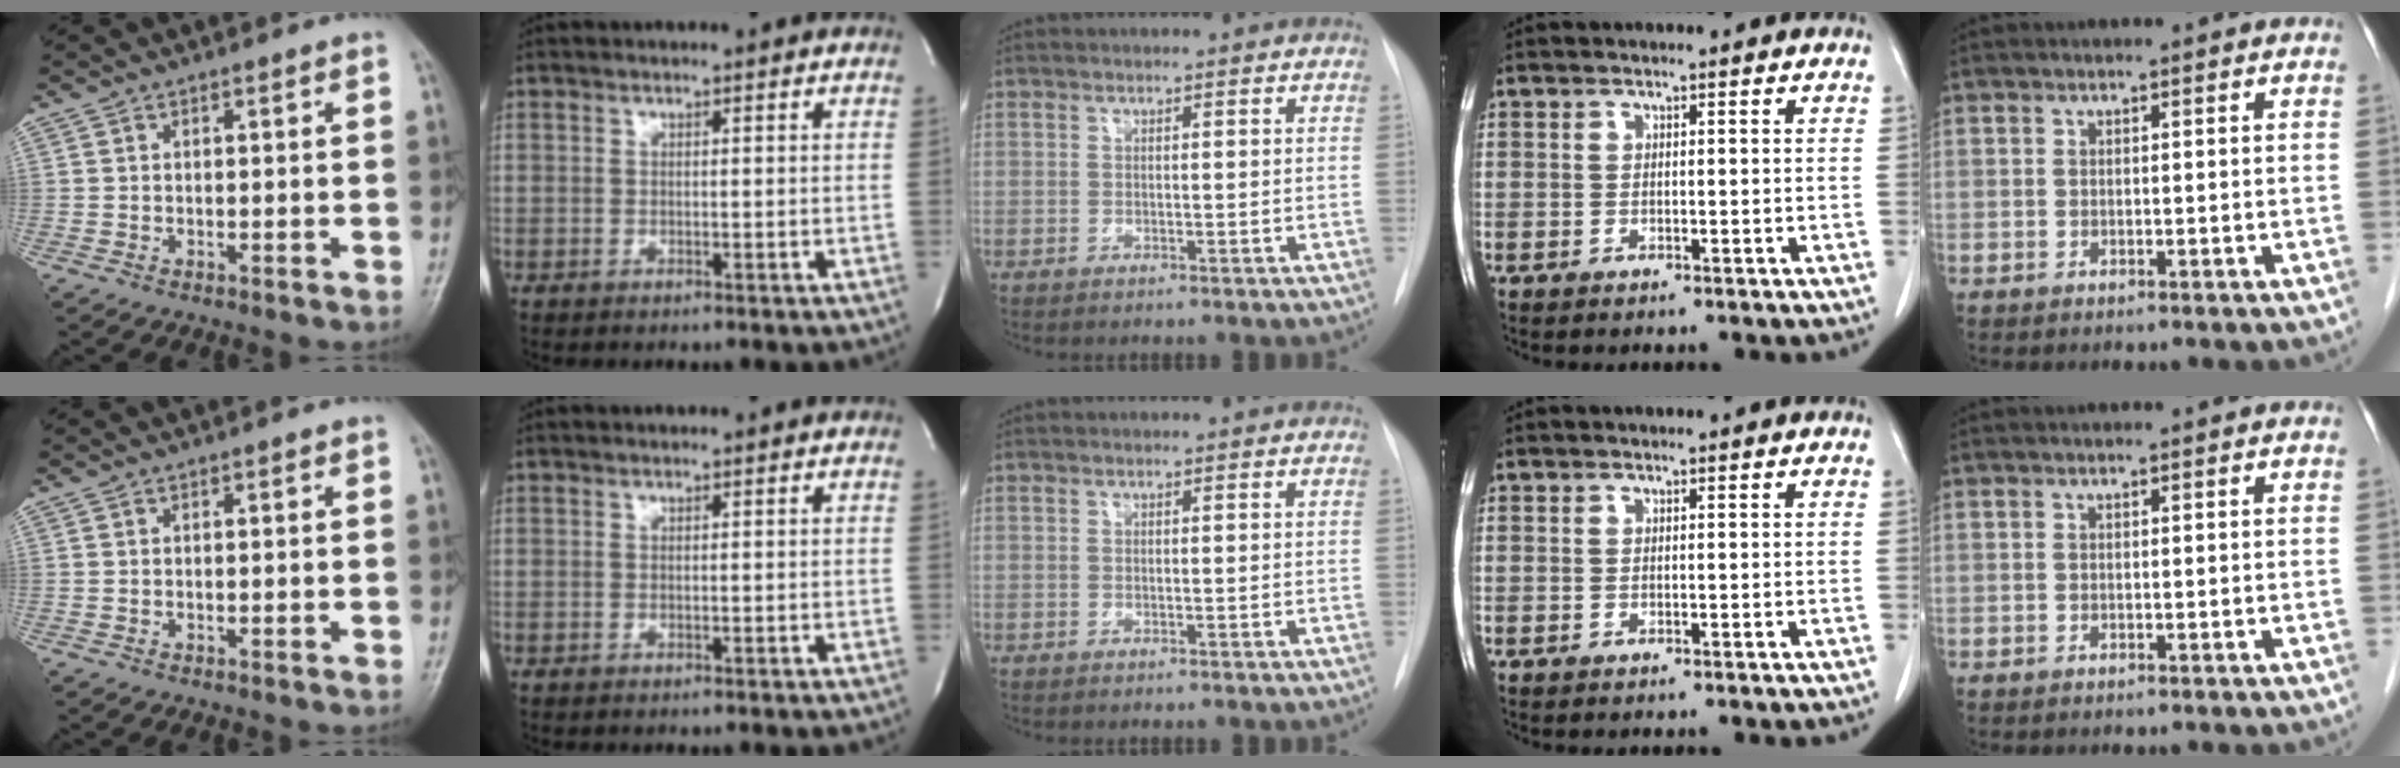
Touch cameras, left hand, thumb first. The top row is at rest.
{}